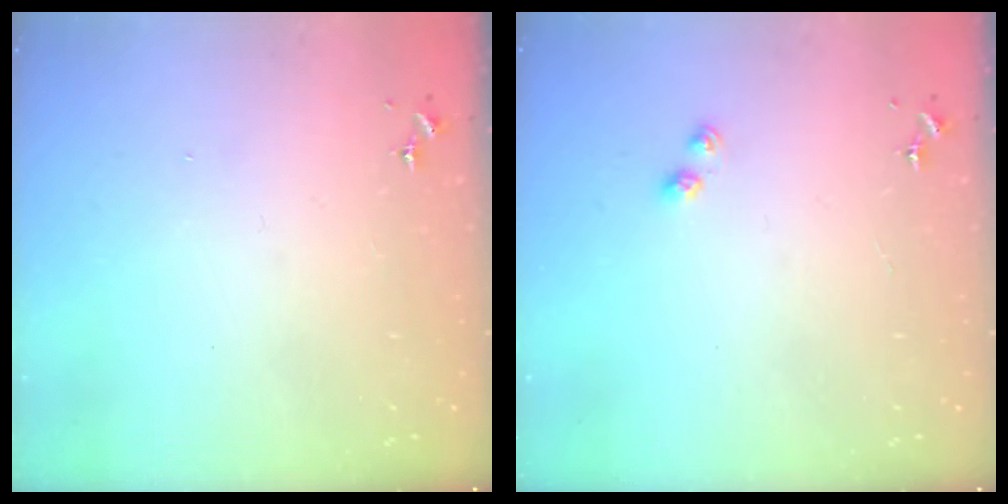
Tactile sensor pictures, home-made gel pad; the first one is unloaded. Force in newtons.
{"total": 3.2, "press": 3.2, "slide": 0.4}